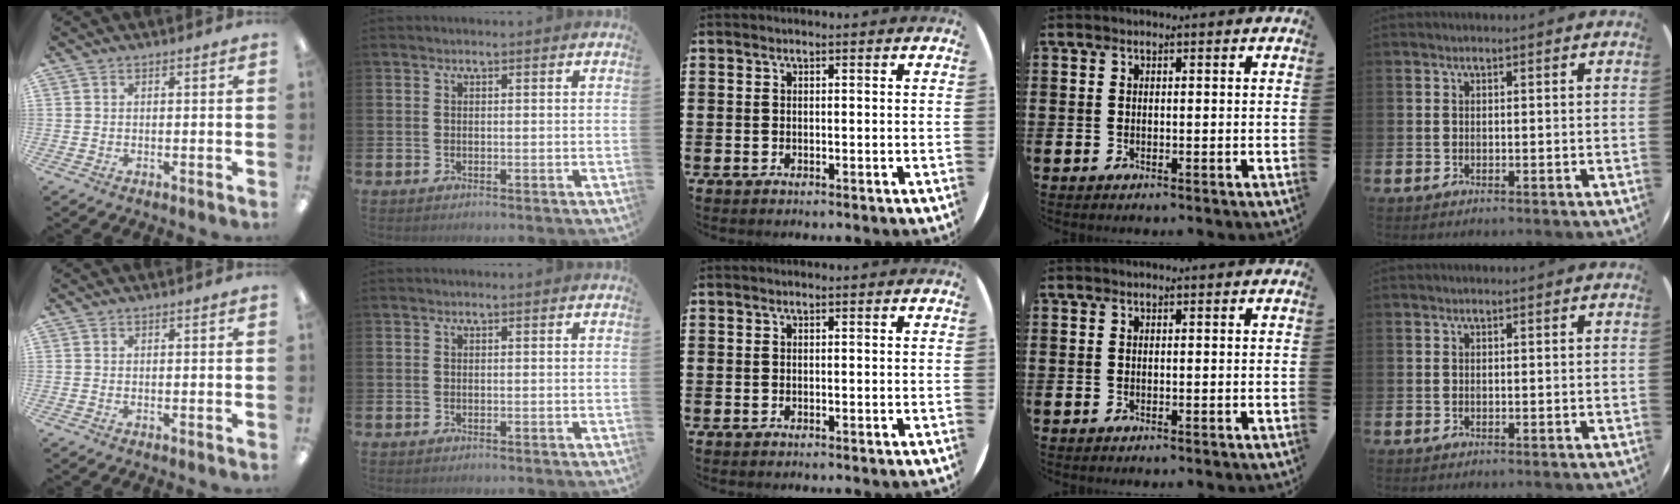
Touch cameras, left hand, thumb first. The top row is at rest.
{}